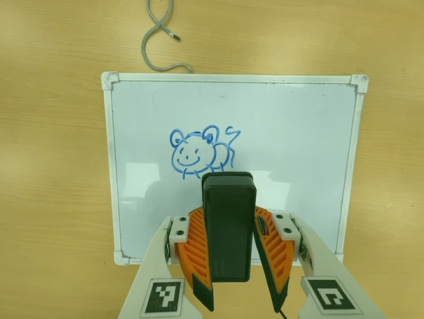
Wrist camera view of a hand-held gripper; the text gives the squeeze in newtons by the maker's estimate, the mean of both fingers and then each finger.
{"total": 8.9, "left": 7.1, "right": 10.7}